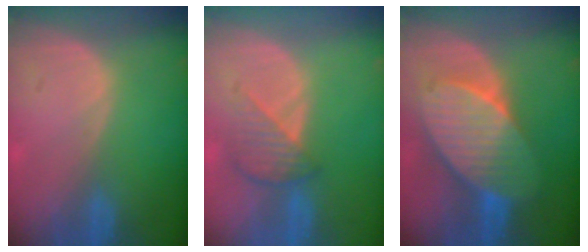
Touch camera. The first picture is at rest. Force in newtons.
{"total": 4.6, "press": 4.3, "slide": 1.7}
{"total": 9.6, "press": 9.6, "slide": 0.4}